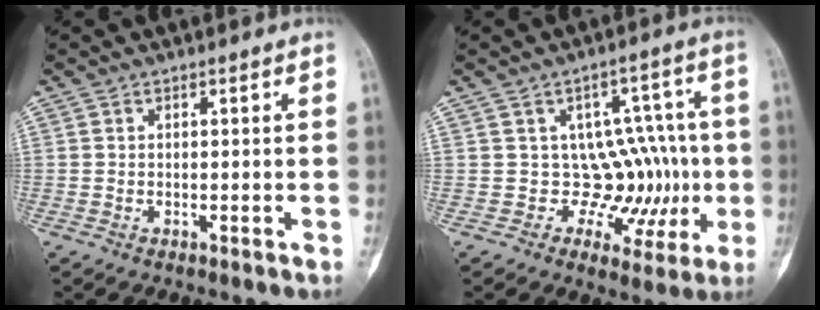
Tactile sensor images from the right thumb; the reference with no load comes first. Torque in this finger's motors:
{"motor_torque": [-0.88, 0.63, -0.08, 0.09, -0.06]}